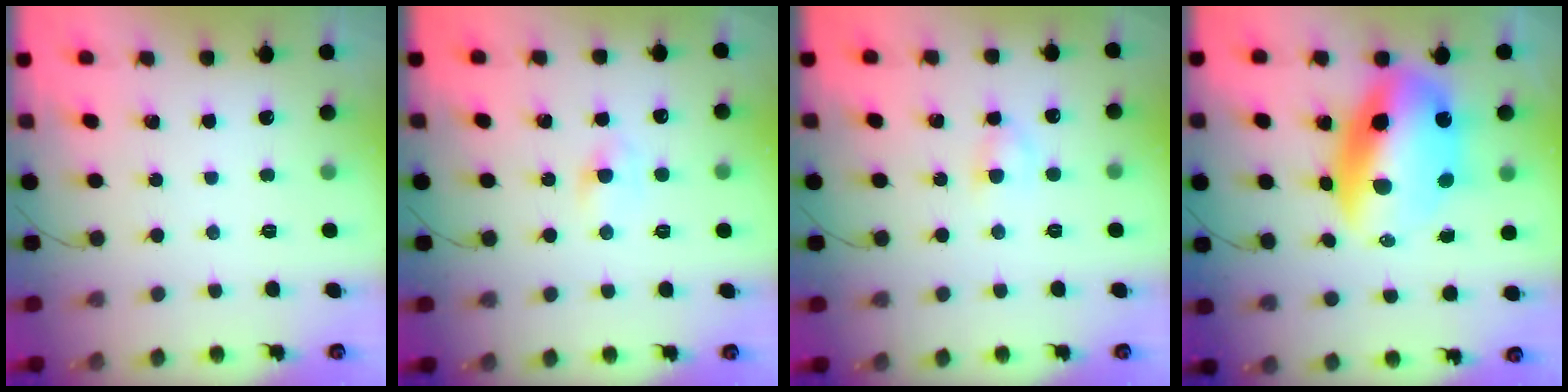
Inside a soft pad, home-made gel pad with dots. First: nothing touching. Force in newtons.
{"total": 2.0, "press": 1.8, "slide": 0.9}
{"total": 3.3, "press": 3.2, "slide": 0.8}
{"total": 17.6, "press": 17.1, "slide": 4.3}